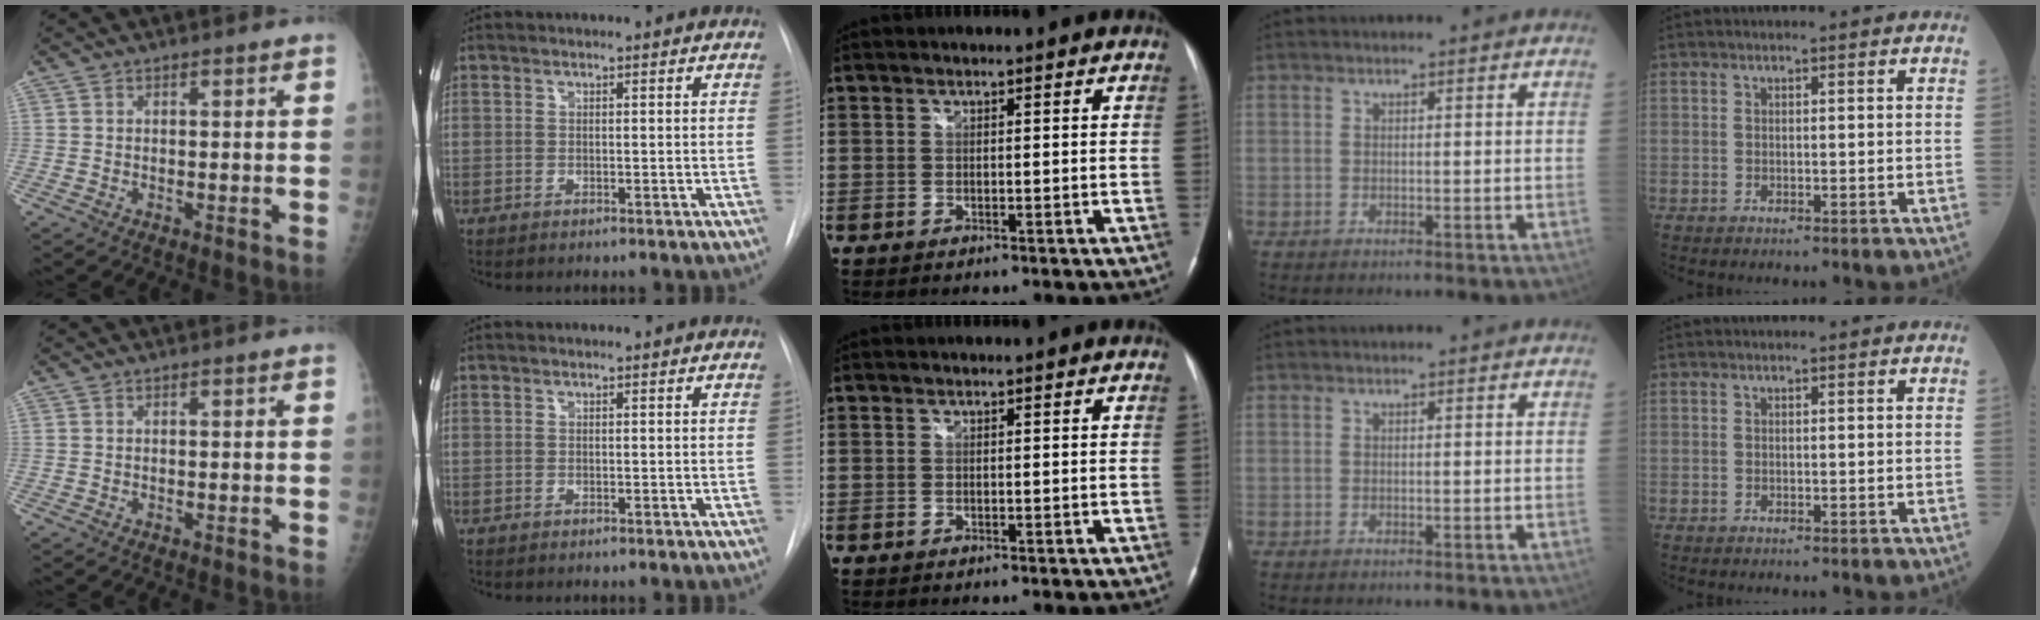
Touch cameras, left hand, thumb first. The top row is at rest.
{}